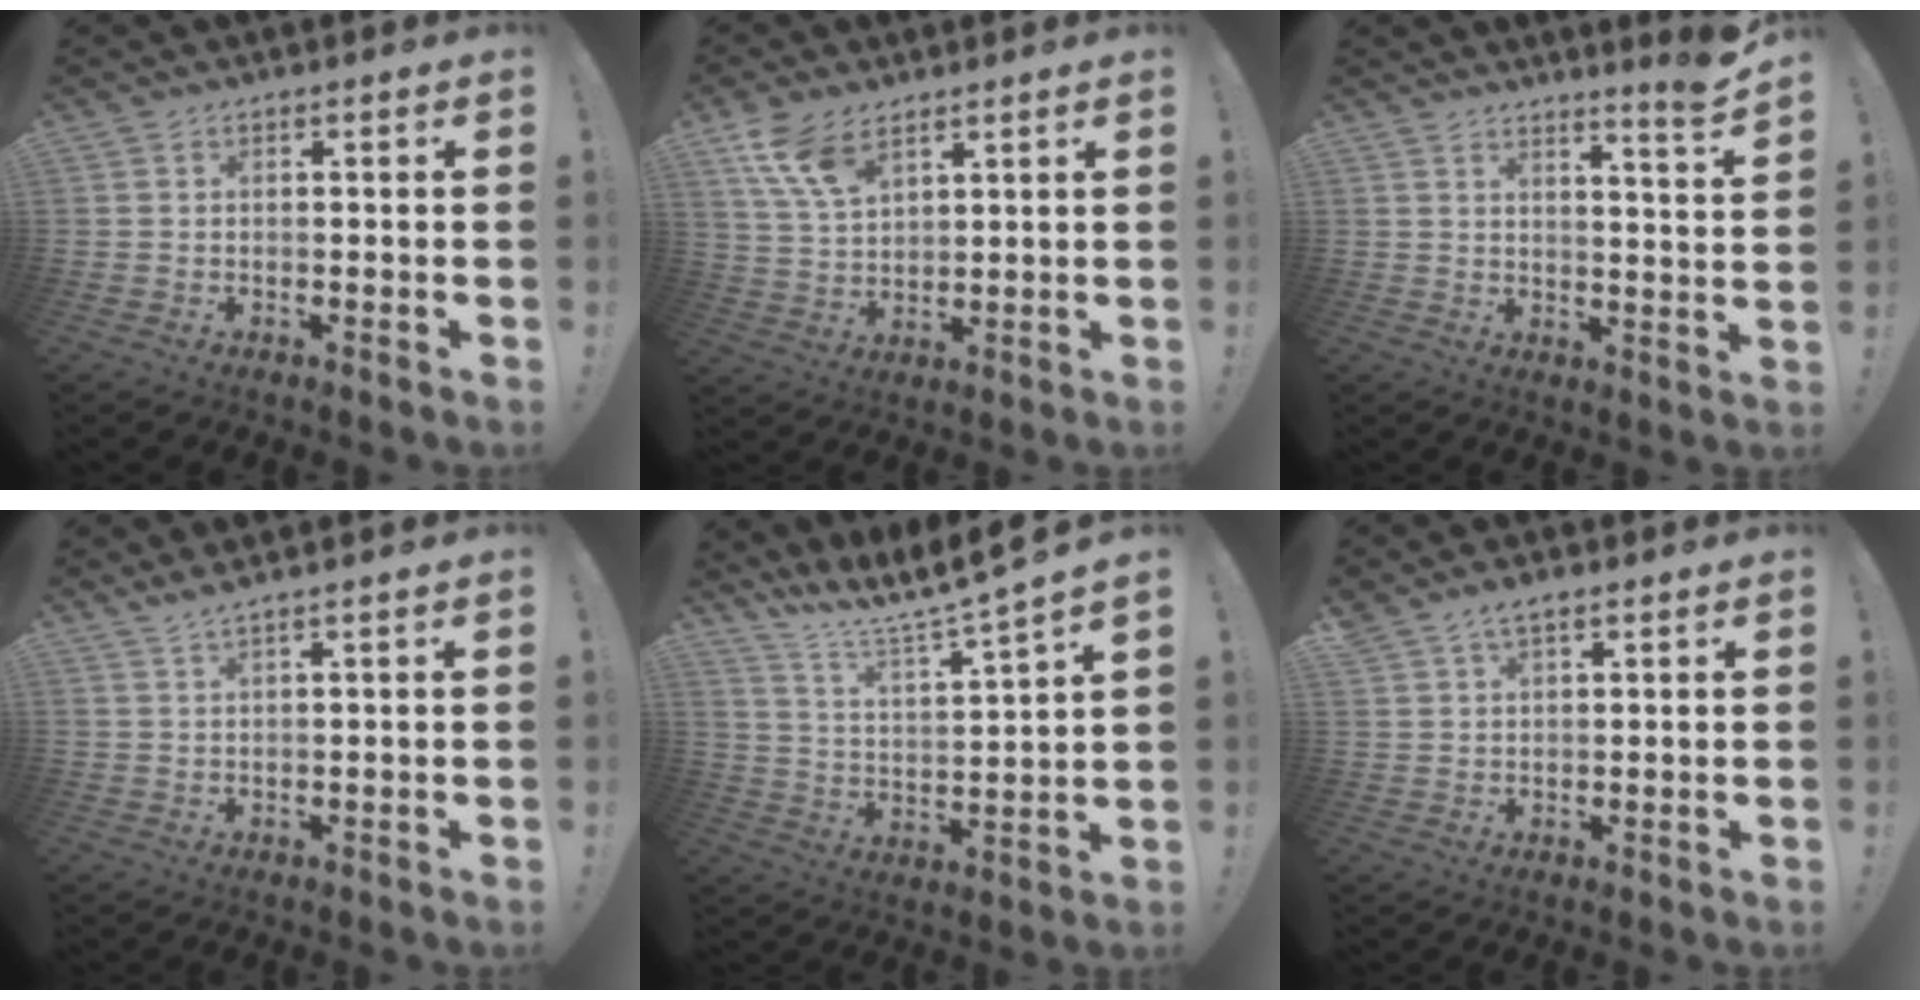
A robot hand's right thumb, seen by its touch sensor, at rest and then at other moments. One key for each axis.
{"total": 10.0, "fx": 6.4, "fy": 5.0, "fz": 5.9, "tx": -0.116, "ty": -0.023, "tz": 0.128}
{"total": 6.2, "fx": 4.8, "fy": -0.6, "fz": 3.8, "tx": -0.045, "ty": -0.047, "tz": 0.074}
{"total": 2.5, "fx": 2.0, "fy": -0.6, "fz": 1.3, "tx": -0.028, "ty": -0.008, "tz": 0.035}
{"total": 10.7, "fx": 9.7, "fy": -0.3, "fz": 4.5, "tx": -0.092, "ty": -0.097, "tz": 0.156}
{"total": 3.8, "fx": 2.7, "fy": 1.6, "fz": 2.1, "tx": -0.028, "ty": -0.014, "tz": 0.050}